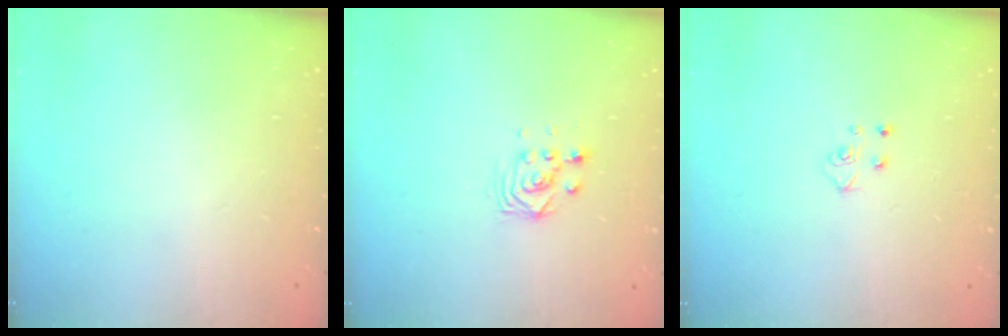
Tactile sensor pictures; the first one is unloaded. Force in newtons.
{"total": 3.0, "press": 3.0, "slide": 0.0}
{"total": 3.9, "press": 3.9, "slide": 0.4}